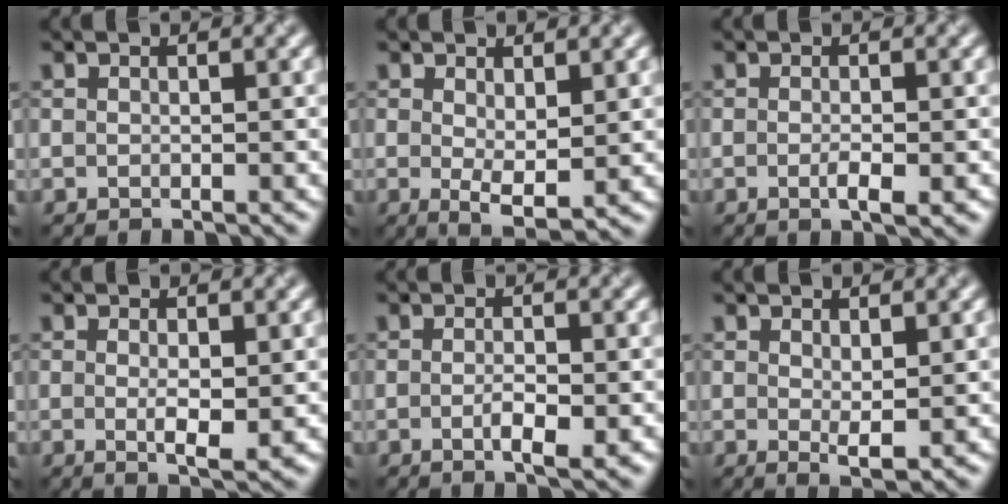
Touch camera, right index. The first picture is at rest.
{"total": 3.0, "force": [0.4, 1.0, 2.8], "torque": [-0.048, -0.011, 0.011]}
{"total": 2.0, "force": [-0.5, 0.4, 1.9], "torque": [-0.029, -0.003, -0.010]}
{"total": 2.5, "force": [0.0, 0.5, 2.4], "torque": [-0.039, -0.008, 0.002]}
{"total": 2.5, "force": [-0.6, 0.6, 2.4], "torque": [-0.042, -0.004, -0.009]}
{"total": 1.8, "force": [0.5, 0.4, 1.7], "torque": [-0.030, -0.010, 0.011]}